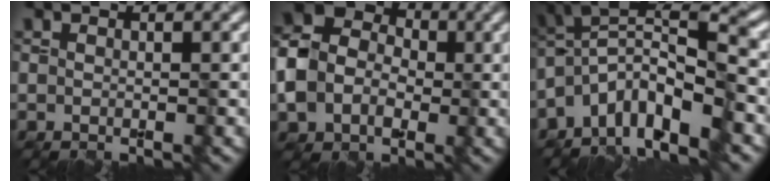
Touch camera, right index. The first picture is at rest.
{"total": 7.6, "force": [-1.2, 6.3, 4.1], "torque": [-0.084, 0.000, -0.024]}
{"total": 7.9, "force": [-4.5, 2.7, 6.0], "torque": [-0.088, 0.011, -0.088]}